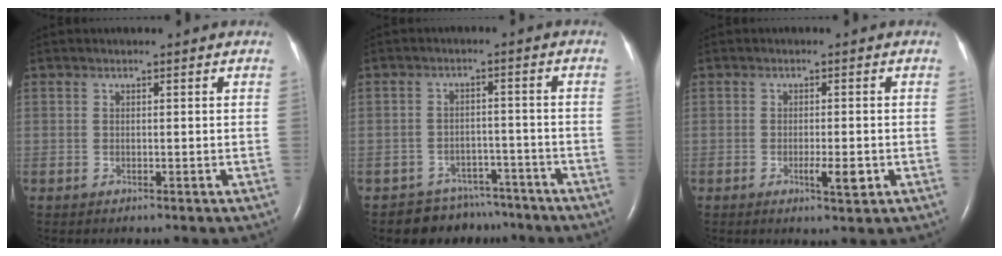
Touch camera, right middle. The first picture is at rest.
{"total": 7.1, "force": [-6.1, 3.5, -0.4], "torque": [0.018, 0.023, -0.084]}
{"total": 3.0, "force": [-1.0, 0.5, 2.8], "torque": [-0.048, -0.003, -0.013]}